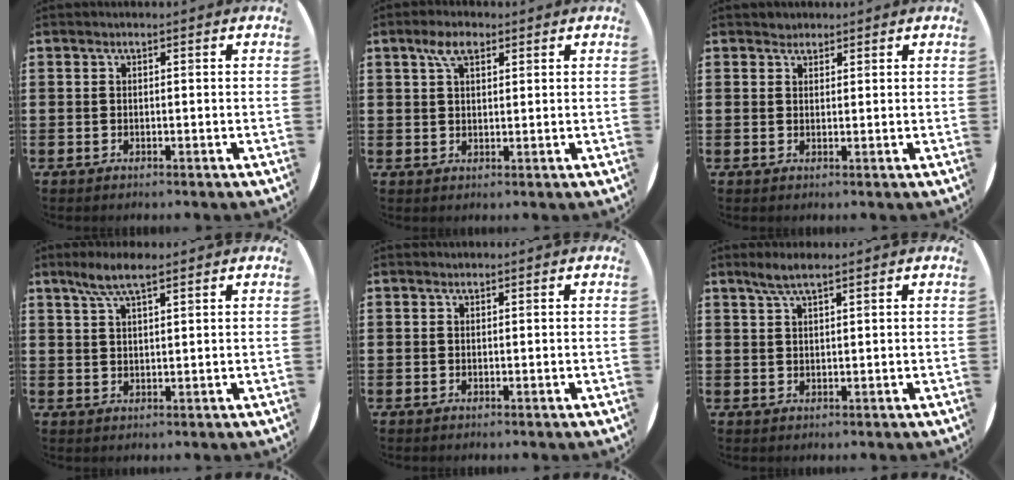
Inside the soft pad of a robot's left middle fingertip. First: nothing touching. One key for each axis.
{"total": 4.1, "fx": 2.6, "fy": 1.8, "fz": 2.6, "tx": -0.040, "ty": 0.001, "tz": 0.043}
{"total": 1.2, "fx": 1.2, "fy": 0.4, "fz": -0.2, "tx": 0.002, "ty": 0.001, "tz": 0.023}
{"total": 4.7, "fx": 3.3, "fy": 1.0, "fz": 3.2, "tx": -0.069, "ty": 0.003, "tz": 0.058}
{"total": 0.0}
{"total": 2.7, "fx": 2.1, "fy": 0.2, "fz": 1.7, "tx": -0.036, "ty": 0.003, "tz": 0.037}